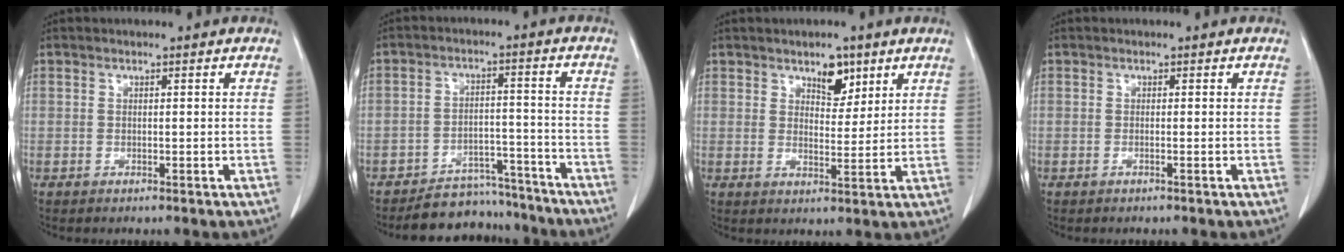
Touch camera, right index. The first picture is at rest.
{"total": 9.0, "force": [-8.3, 3.5, -0.3], "torque": [0.028, 0.038, -0.125]}
{"total": 4.5, "force": [2.9, 2.1, 2.7], "torque": [-0.034, -0.003, 0.045]}
{"total": 0.0}